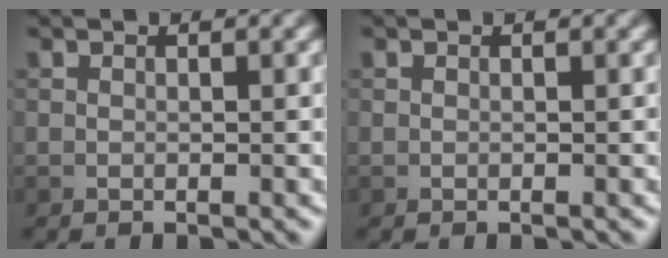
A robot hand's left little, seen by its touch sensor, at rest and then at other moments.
{"total": 0.0}